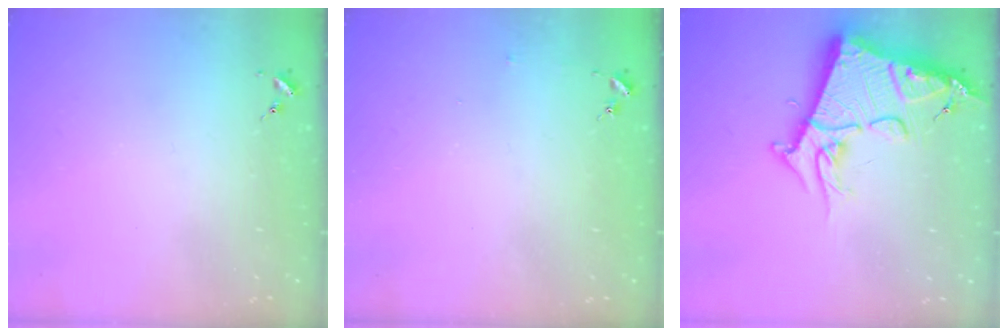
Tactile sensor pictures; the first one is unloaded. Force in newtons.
{"total": 2.5, "press": 2.5, "slide": 0.2}
{"total": 18.5, "press": 18.4, "slide": 1.8}